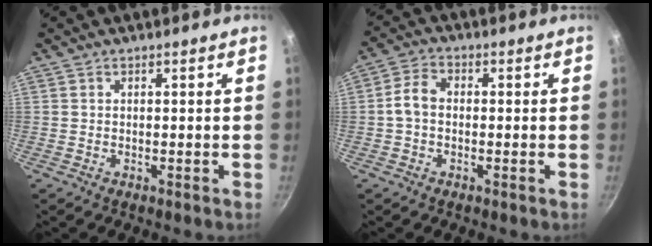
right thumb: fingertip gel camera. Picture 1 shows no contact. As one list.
[{"total": 4.7, "force": [-0.5, 3.4, 3.2], "torque": [-0.059, 0.021, -0.018]}]